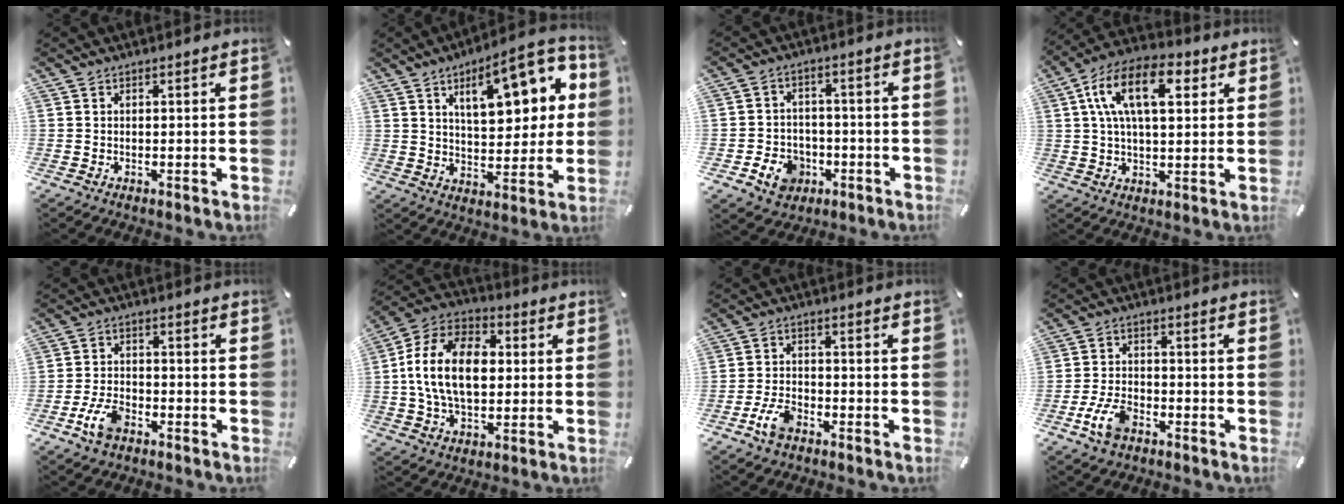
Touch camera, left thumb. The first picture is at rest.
{"total": 17.4, "force": [7.5, 7.9, 13.6], "torque": [-0.188, -0.022, 0.119]}
{"total": 8.2, "force": [-3.3, 6.7, 3.3], "torque": [-0.070, 0.023, -0.060]}
{"total": 15.3, "force": [5.4, 8.0, 11.8], "torque": [-0.230, 0.007, 0.090]}
{"total": 6.8, "force": [-3.7, 3.8, 4.3], "torque": [-0.103, 0.010, -0.073]}
{"total": 16.8, "force": [0.4, 11.3, 12.4], "torque": [-0.270, 0.012, 0.004]}
{"total": 6.0, "force": [-3.7, 3.2, 3.5], "torque": [-0.084, 0.013, -0.072]}
{"total": 7.5, "force": [-3.9, 4.3, 4.8], "torque": [-0.109, 0.012, -0.073]}